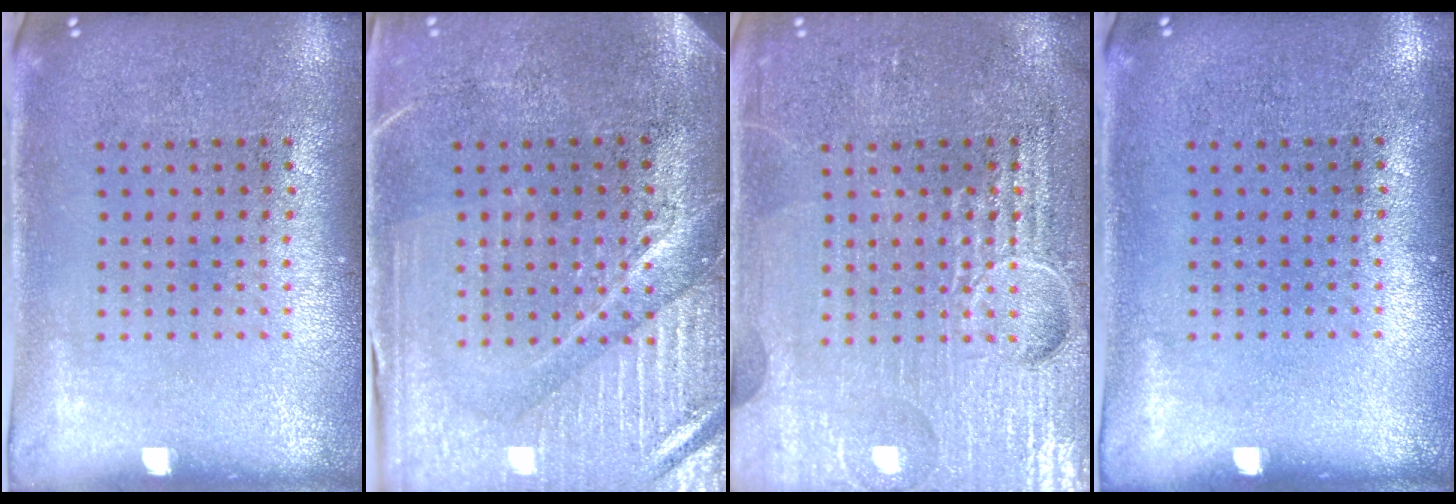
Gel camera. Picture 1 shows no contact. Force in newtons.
{"total": 4.0, "press": 3.7, "slide": 1.5}
{"total": 7.2, "press": 7.2, "slide": 0.9}
{"total": 0.0}